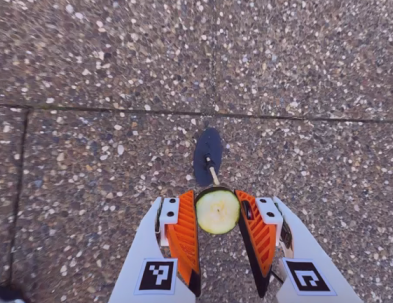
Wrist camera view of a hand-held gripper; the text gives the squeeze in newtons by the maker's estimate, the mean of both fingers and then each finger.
{"total": 8.7, "left": 8.1, "right": 9.4}